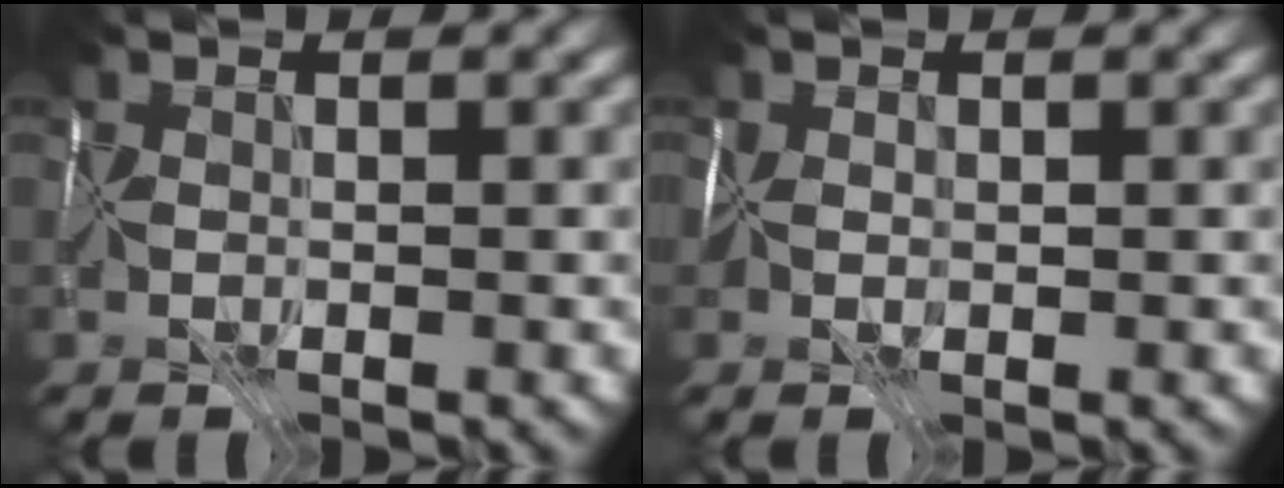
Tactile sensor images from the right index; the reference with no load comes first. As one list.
[{"total": 1.1, "force": [0.1, 0.9, 0.6], "torque": [-0.013, 0.004, -0.001]}]